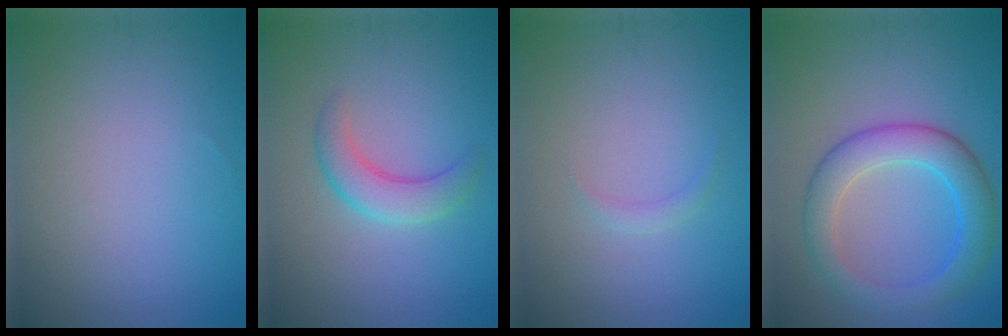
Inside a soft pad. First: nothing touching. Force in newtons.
{"total": 2.9, "press": 2.9, "slide": 0.2}
{"total": 0.8, "press": 0.8, "slide": 0.0}
{"total": 5.5, "press": 5.5, "slide": 0.3}